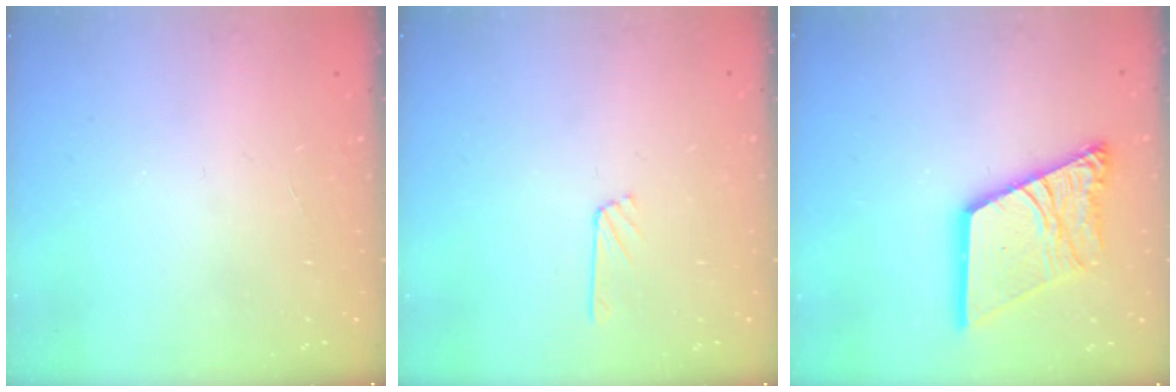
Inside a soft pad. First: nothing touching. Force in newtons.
{"total": 5.1, "press": 5.1, "slide": 0.5}
{"total": 18.4, "press": 18.3, "slide": 2.2}